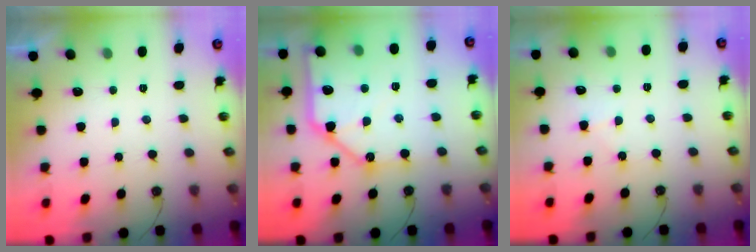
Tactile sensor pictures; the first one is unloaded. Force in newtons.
{"total": 14.5, "press": 14.4, "slide": 1.7}
{"total": 4.1, "press": 4.1, "slide": 0.5}